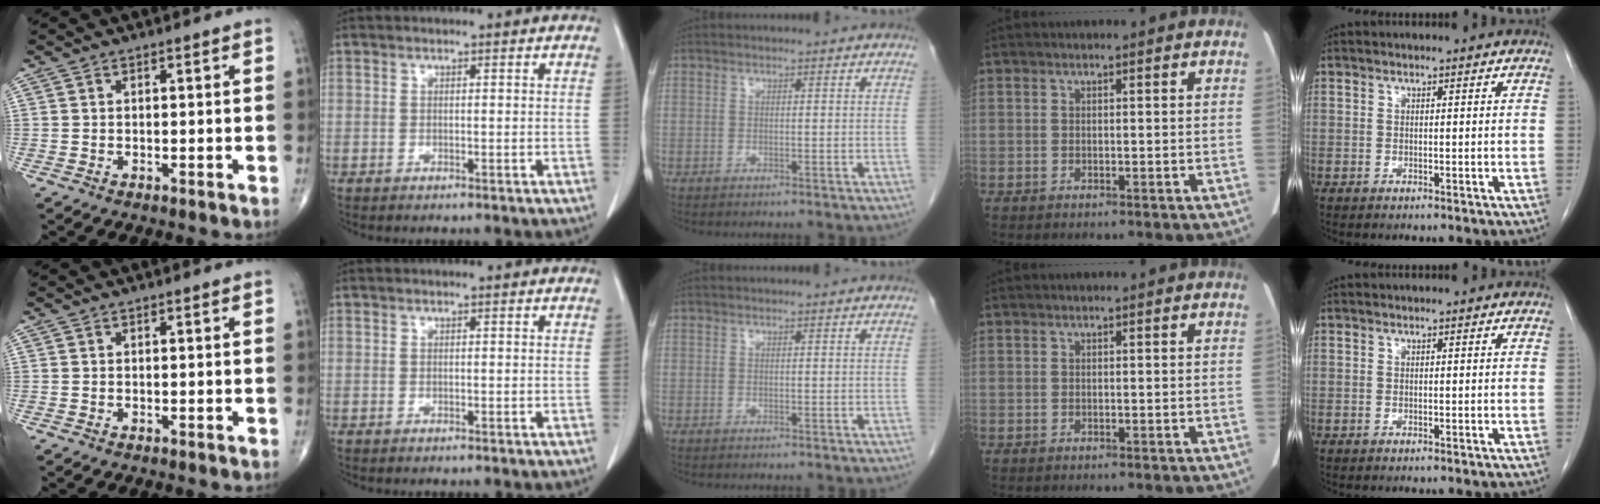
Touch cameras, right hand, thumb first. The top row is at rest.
{}